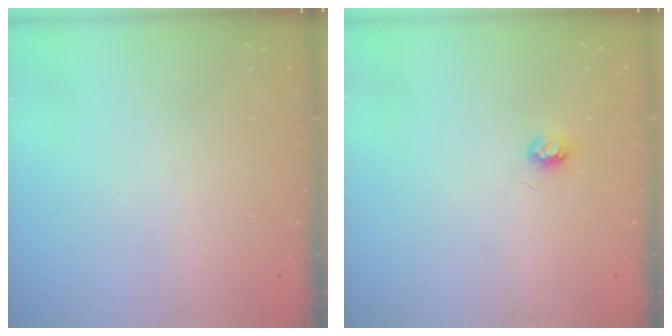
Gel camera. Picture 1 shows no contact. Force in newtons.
{"total": 4.6, "press": 4.6, "slide": 0.5}